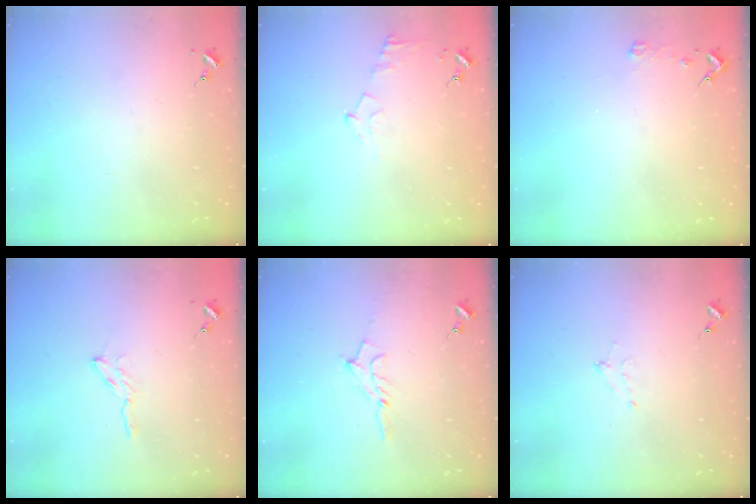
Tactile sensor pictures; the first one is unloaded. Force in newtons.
{"total": 5.7, "press": 5.6, "slide": 1.0}
{"total": 2.3, "press": 2.3, "slide": 0.3}
{"total": 5.2, "press": 5.2, "slide": 0.5}
{"total": 6.4, "press": 6.4, "slide": 0.7}
{"total": 4.9, "press": 4.8, "slide": 0.7}